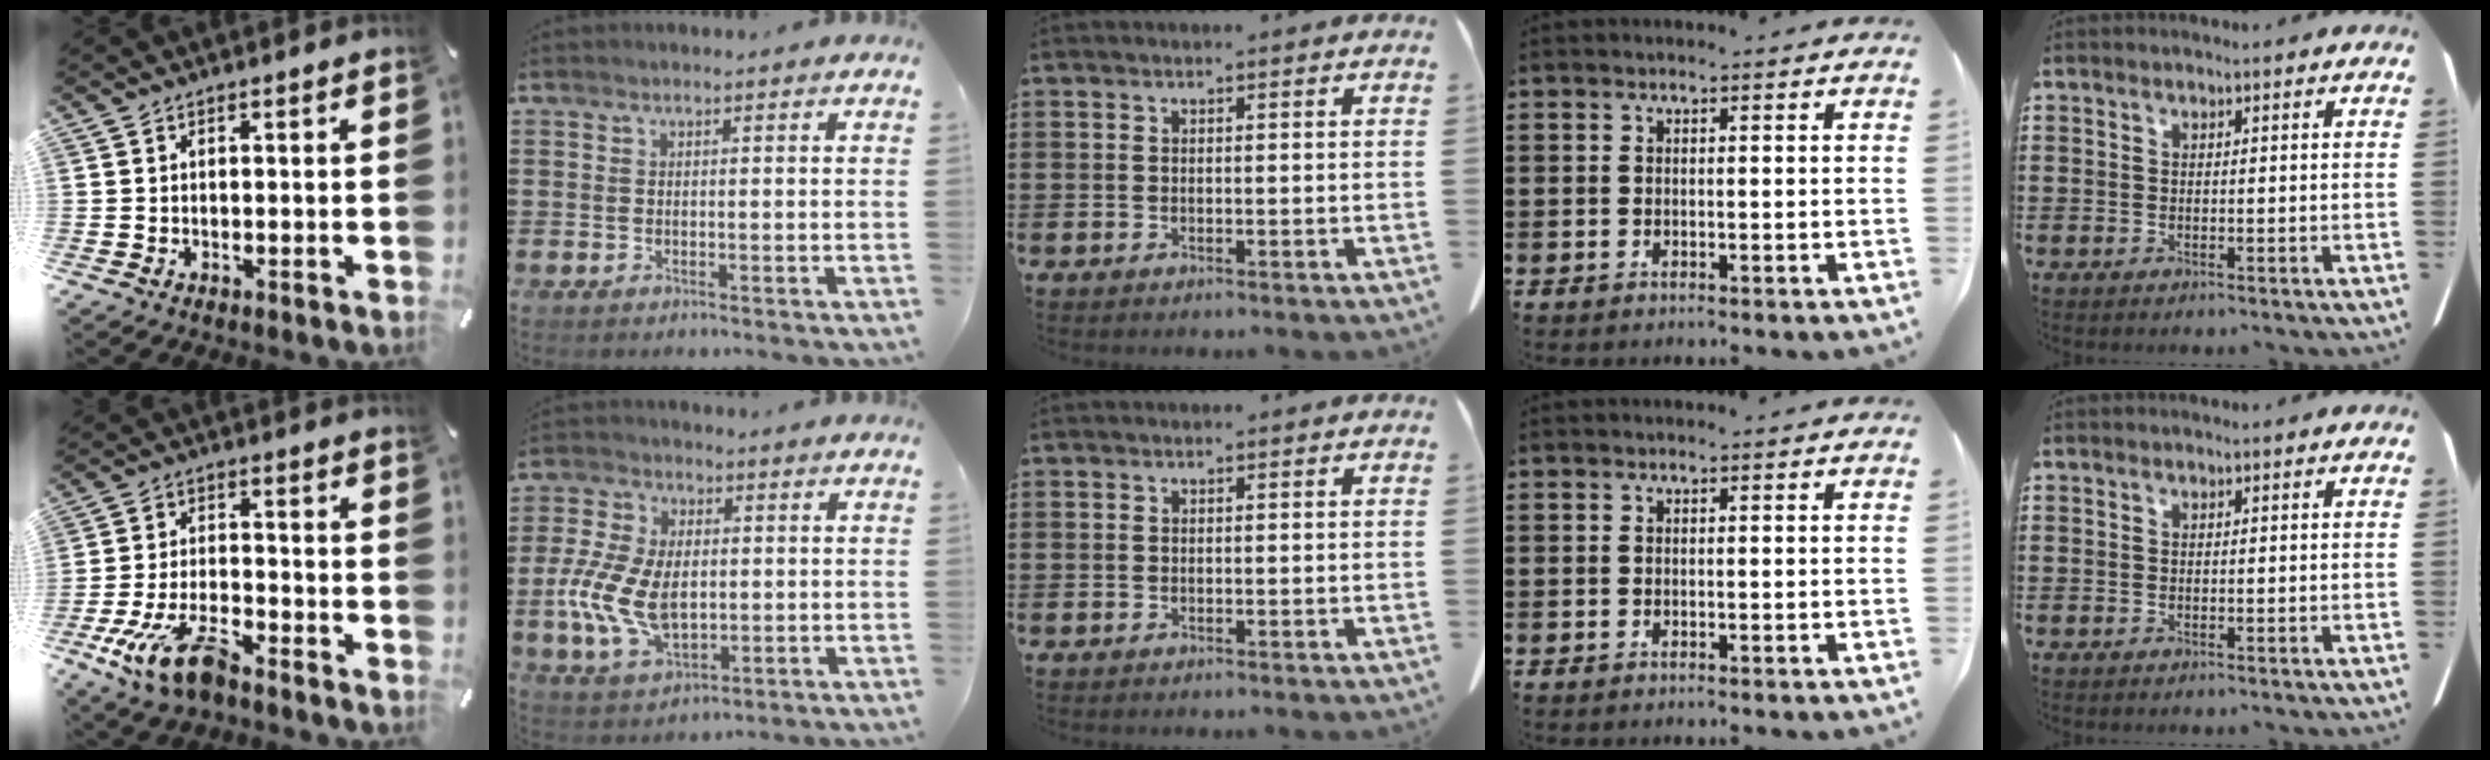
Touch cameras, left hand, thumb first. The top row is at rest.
{"thumb": {"total": 13.0, "force": [-8.4, 4.8, 8.6], "torque": [-0.183, 0.031, -0.155]}, "index": {"total": 11.3, "force": [-1.1, 6.8, 9.0], "torque": [-0.211, -0.001, -0.021]}}